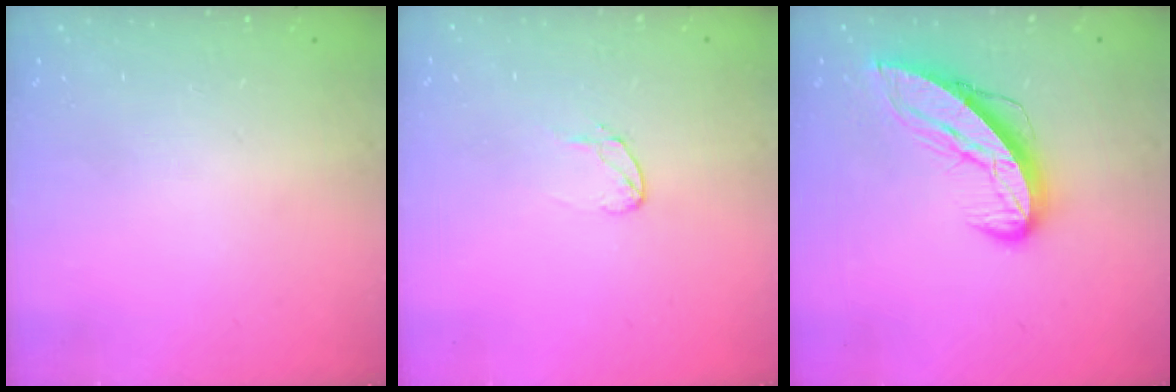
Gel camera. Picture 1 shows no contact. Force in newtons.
{"total": 4.8, "press": 4.7, "slide": 0.3}
{"total": 11.0, "press": 11.0, "slide": 1.1}